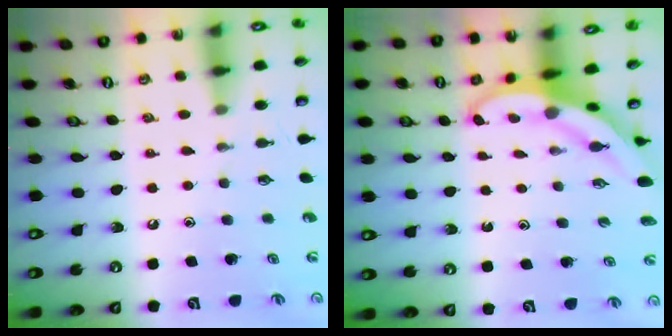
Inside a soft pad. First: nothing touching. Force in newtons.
{"total": 3.4, "press": 3.4, "slide": 0.1}